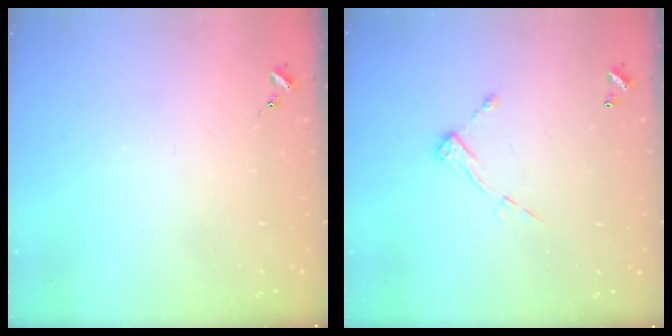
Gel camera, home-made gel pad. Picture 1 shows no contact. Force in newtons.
{"total": 6.5, "press": 6.4, "slide": 0.6}